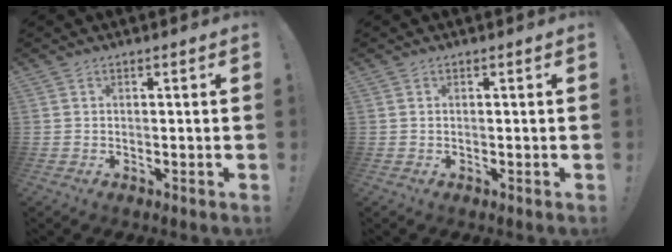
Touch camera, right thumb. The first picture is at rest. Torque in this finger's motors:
{"motor_torque": [-0.39, -0.36, -0.13, 0.10, -0.02]}